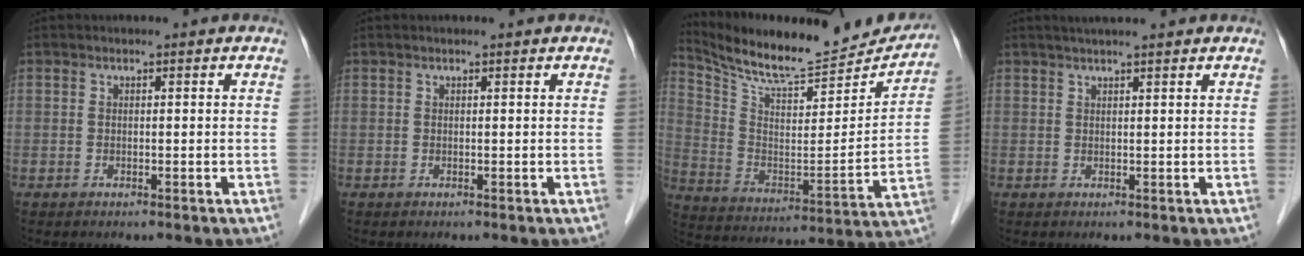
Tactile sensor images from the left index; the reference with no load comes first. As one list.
[{"total": 0.7, "force": [0.6, 0.0, 0.3], "torque": [-0.006, 0.009, 0.010]}, {"total": 22.1, "force": [20.6, 3.4, 7.4], "torque": [-0.132, -0.042, 0.311]}, {"total": 5.4, "force": [4.6, 0.1, 2.9], "torque": [-0.043, 0.028, 0.068]}]